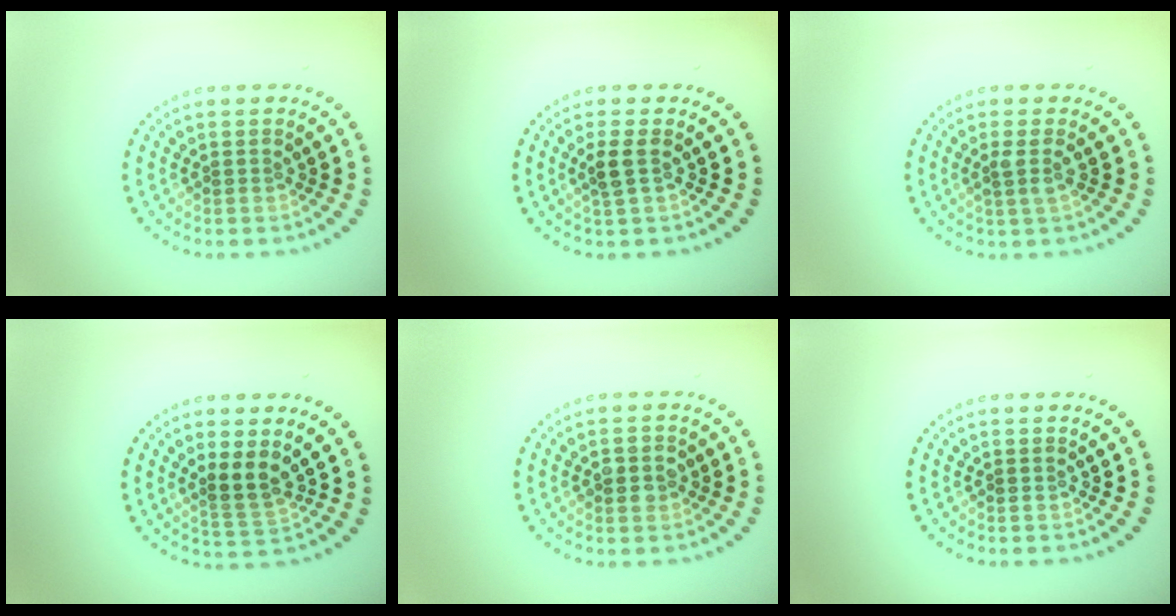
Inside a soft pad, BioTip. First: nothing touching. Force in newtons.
{"total": 1.7, "press": 1.5, "slide": 0.8}
{"total": 1.5, "press": 1.2, "slide": 0.9}
{"total": 2.6, "press": 2.2, "slide": 1.3}
{"total": 1.8, "press": 1.8, "slide": 0.3}
{"total": 0.0}